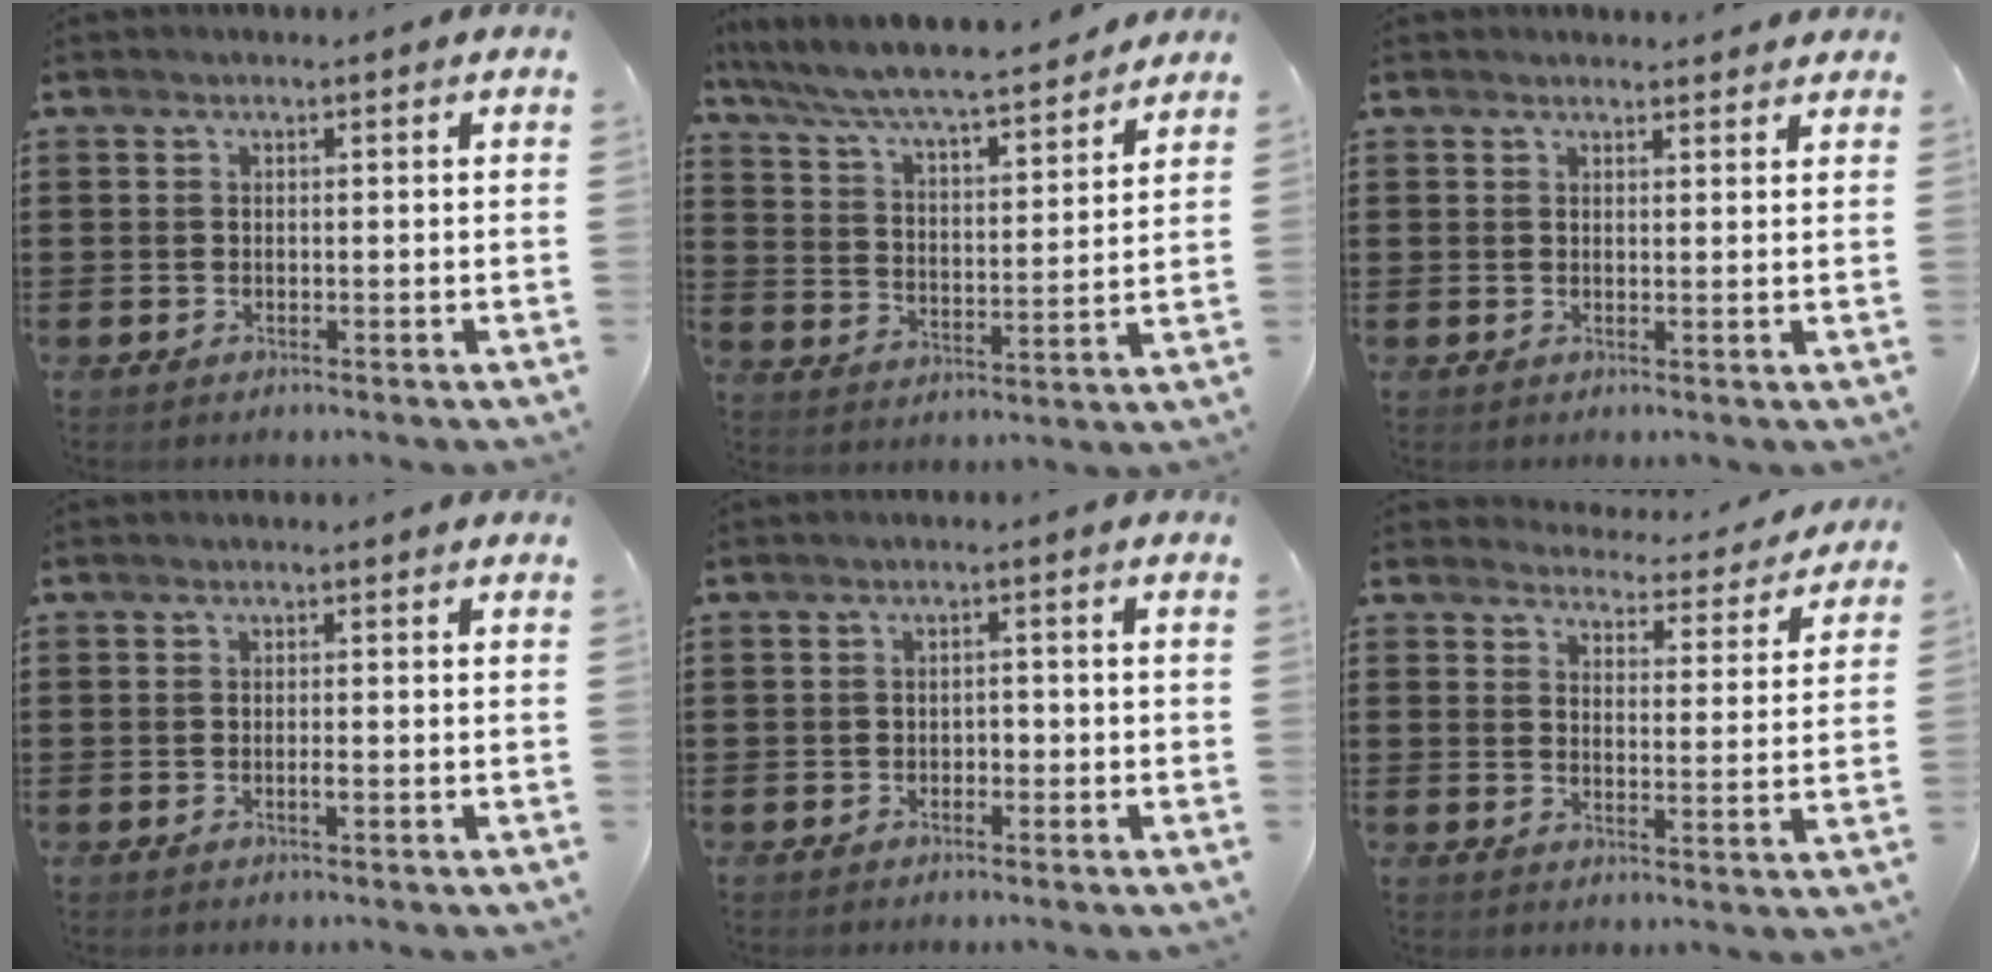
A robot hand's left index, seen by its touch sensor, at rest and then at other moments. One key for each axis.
{"total": 6.2, "fx": 5.8, "fy": 0.0, "fz": 2.1, "tx": -0.068, "ty": -0.044, "tz": 0.095}
{"total": 1.5, "fx": 1.4, "fy": 0.2, "fz": 0.1, "tx": -0.005, "ty": 0.001, "tz": 0.029}
{"total": 1.0, "fx": -0.3, "fy": 0.2, "fz": 0.9, "tx": -0.017, "ty": -0.005, "tz": -0.004}
{"total": 1.4, "fx": -1.0, "fy": 0.8, "fz": 0.5, "tx": -0.015, "ty": 0.002, "tz": -0.023}
{"total": 4.1, "fx": 4.1, "fy": 0.3, "fz": 0.3, "tx": -0.021, "ty": -0.033, "tz": 0.067}